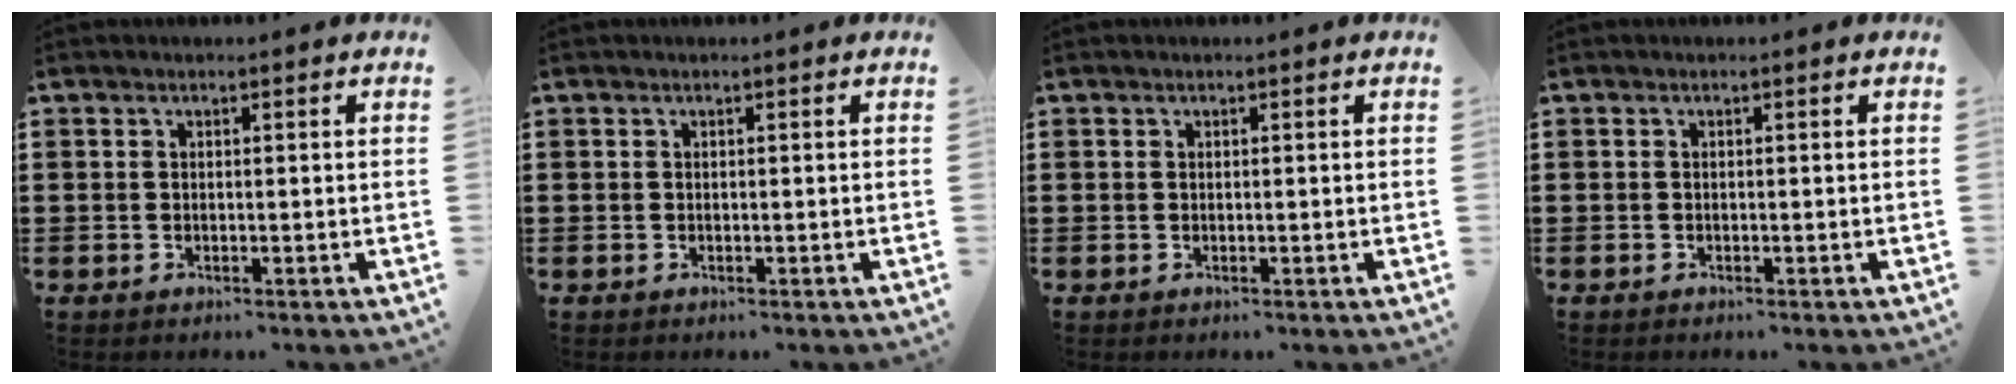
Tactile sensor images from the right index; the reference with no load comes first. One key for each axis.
{"total": 0.0}
{"total": 0.0}
{"total": 0.0}